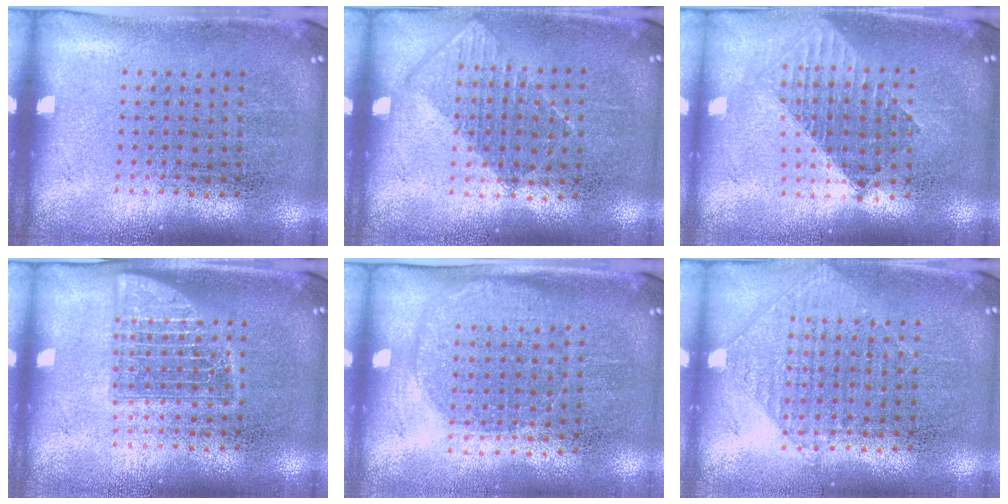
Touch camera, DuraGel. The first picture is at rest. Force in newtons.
{"total": 0.8, "press": 0.7, "slide": 0.4}
{"total": 1.5, "press": 1.3, "slide": 0.9}
{"total": 2.1, "press": 2.0, "slide": 0.3}
{"total": 1.3, "press": 1.2, "slide": 0.5}
{"total": 1.0, "press": 0.9, "slide": 0.4}